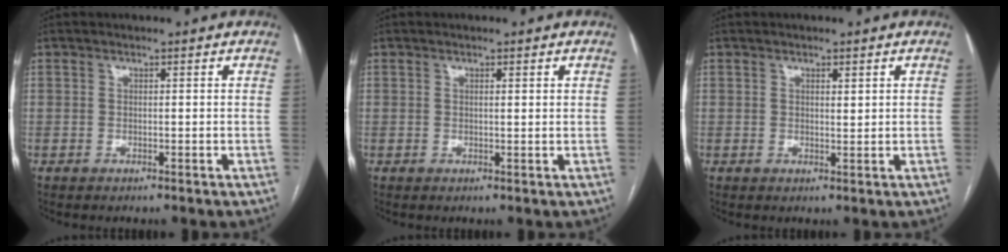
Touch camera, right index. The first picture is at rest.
{"total": 0.7, "force": [0.4, 0.0, 0.6], "torque": [-0.011, 0.000, 0.005]}
{"total": 1.1, "force": [0.6, 0.3, 0.9], "torque": [-0.016, -0.004, 0.010]}